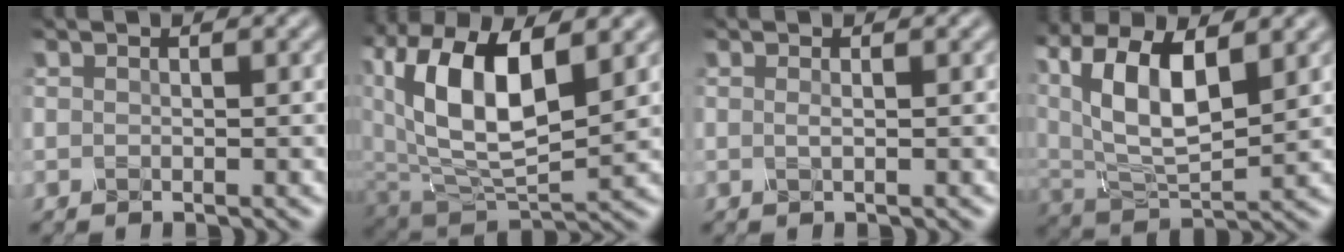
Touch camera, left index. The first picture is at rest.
{"total": 10.2, "force": [2.8, 5.8, 7.9], "torque": [-0.154, -0.004, 0.051]}
{"total": 0.6, "force": [-0.1, 0.2, 0.5], "torque": [-0.009, 0.000, -0.006]}
{"total": 11.5, "force": [4.1, 5.5, 9.2], "torque": [-0.173, 0.008, 0.069]}